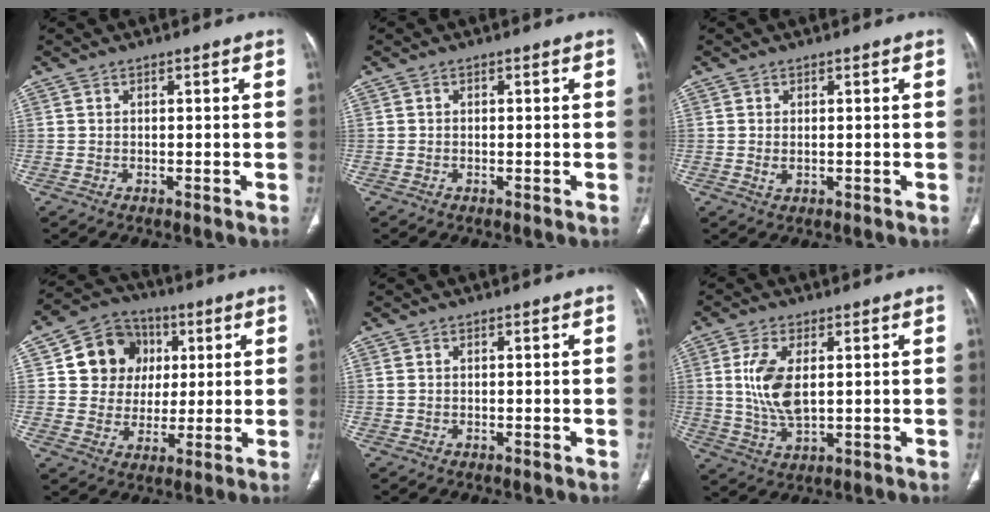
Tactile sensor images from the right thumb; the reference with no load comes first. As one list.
[{"total": 0.0}, {"total": 1.4, "force": [0.0, 0.9, 1.1], "torque": [-0.022, -0.001, 0.004]}, {"total": 12.9, "force": [3.3, 11.6, 4.6], "torque": [-0.033, 0.004, 0.057]}, {"total": 0.7, "force": [0.2, 0.4, 0.5], "torque": [-0.017, 0.008, 0.007]}, {"total": 9.3, "force": [1.5, 4.5, 8.0], "torque": [-0.172, -0.011, 0.034]}]